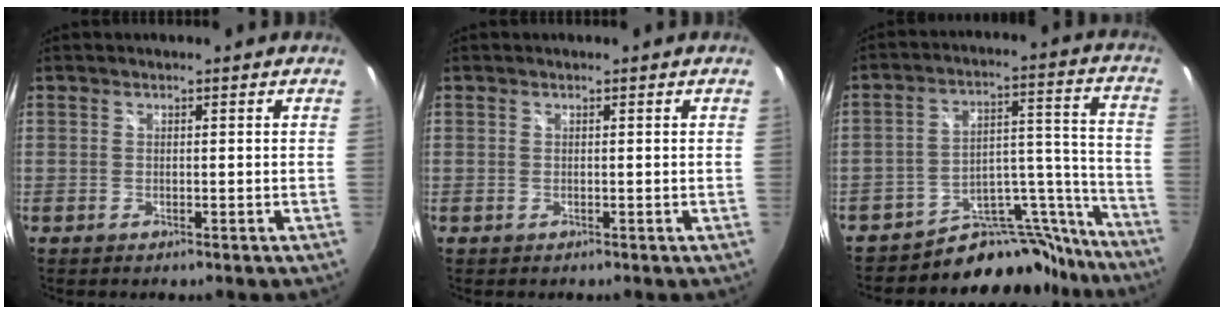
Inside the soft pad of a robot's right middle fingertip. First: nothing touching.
{"total": 0.0}
{"total": 18.1, "force": [-16.4, 7.4, 2.4], "torque": [-0.013, 0.085, -0.235]}